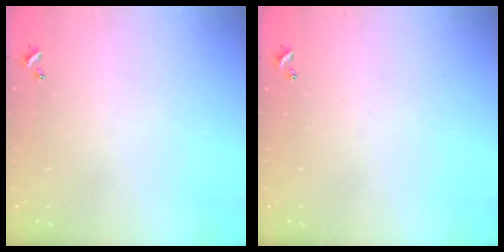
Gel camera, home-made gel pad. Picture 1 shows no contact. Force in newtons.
{"total": 0.0}